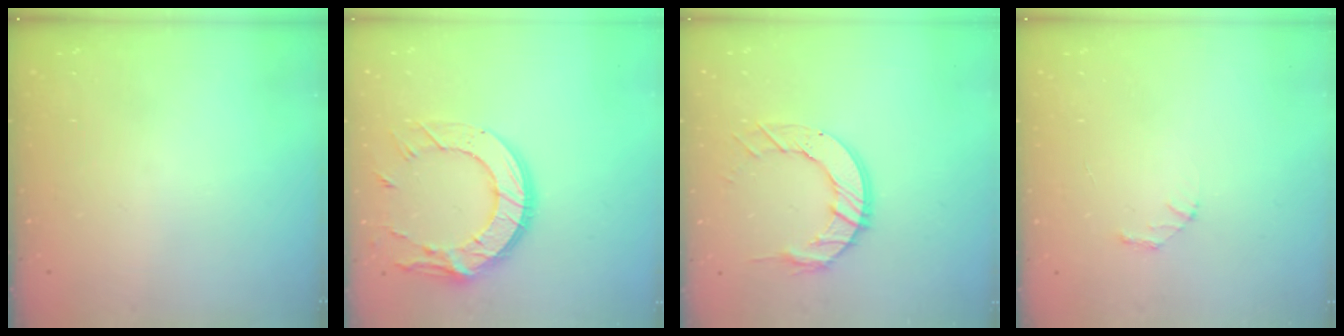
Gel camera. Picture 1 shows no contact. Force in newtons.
{"total": 17.3, "press": 17.2, "slide": 1.3}
{"total": 10.7, "press": 10.6, "slide": 1.1}
{"total": 2.1, "press": 2.1, "slide": 0.2}